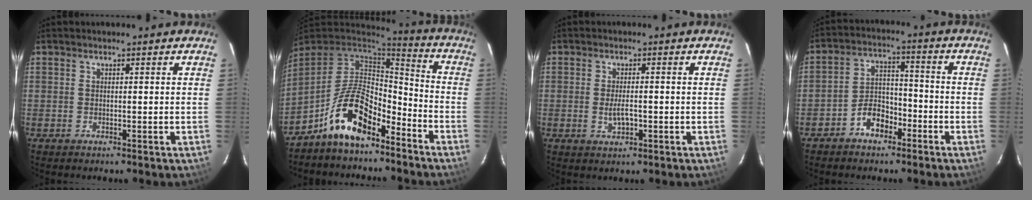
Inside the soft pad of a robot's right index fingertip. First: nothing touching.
{"total": 14.7, "force": [-9.2, 6.3, 9.6], "torque": [-0.198, 0.015, -0.166]}
{"total": 3.2, "force": [-0.8, 1.3, 2.8], "torque": [-0.053, -0.003, -0.013]}
{"total": 6.7, "force": [-4.3, 4.2, 2.9], "torque": [-0.058, 0.024, -0.069]}